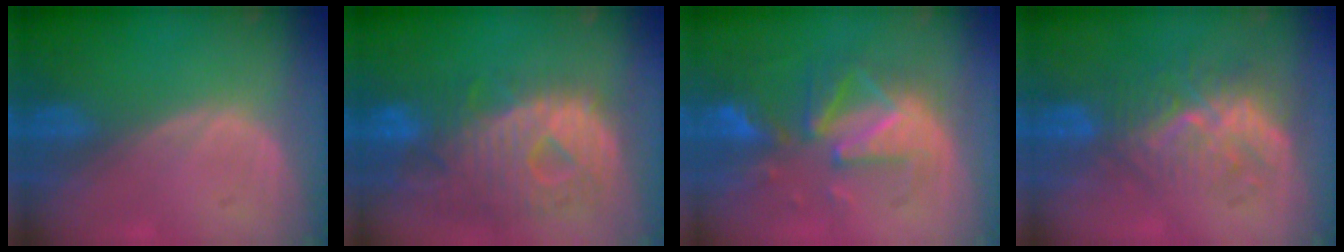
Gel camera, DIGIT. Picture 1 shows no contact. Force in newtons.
{"total": 12.6, "press": 10.9, "slide": 6.4}
{"total": 9.8, "press": 8.9, "slide": 4.2}
{"total": 8.8, "press": 8.1, "slide": 3.5}